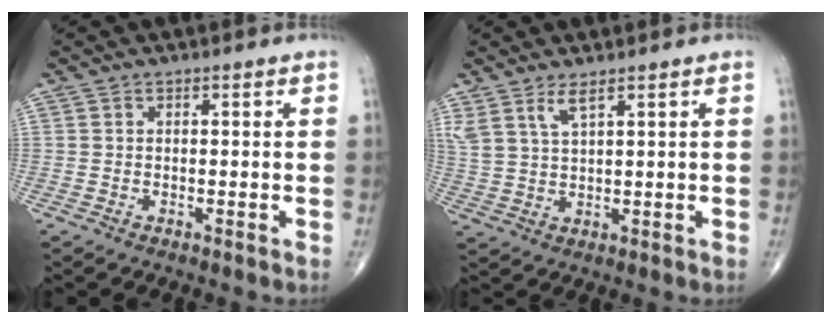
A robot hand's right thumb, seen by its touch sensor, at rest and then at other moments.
{"total": 4.8, "force": [3.2, 1.2, 3.3], "torque": [-0.076, -0.015, 0.072]}